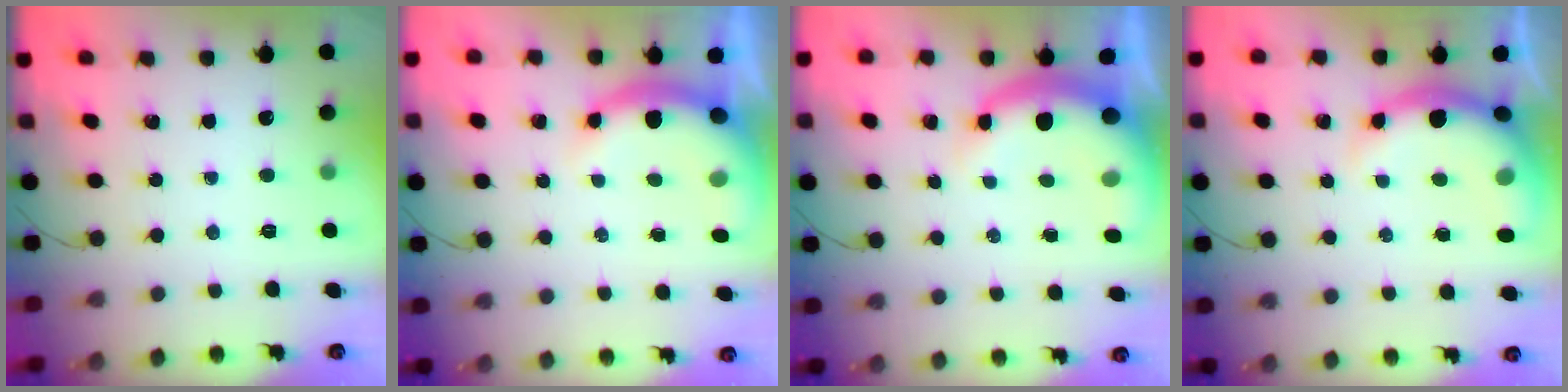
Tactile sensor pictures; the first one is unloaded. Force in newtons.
{"total": 8.2, "press": 8.2, "slide": 0.9}
{"total": 9.9, "press": 9.6, "slide": 2.1}
{"total": 8.6, "press": 8.4, "slide": 1.7}